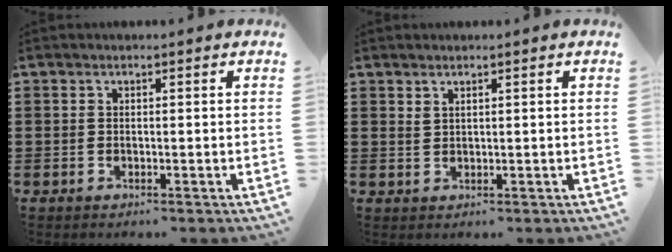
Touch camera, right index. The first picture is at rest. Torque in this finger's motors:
{"motor_torque": [0.00, 0.01, 0.01, 0.01]}